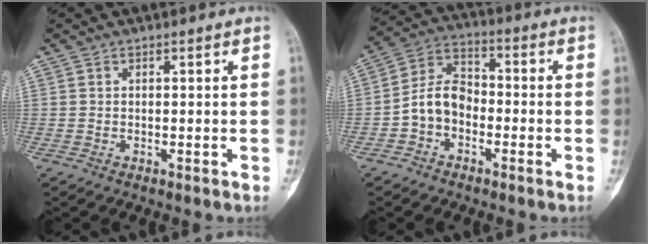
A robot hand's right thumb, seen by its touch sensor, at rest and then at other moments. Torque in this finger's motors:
{"motor_torque": [0.05, 0.03, 0.29, -0.25, 0.02]}